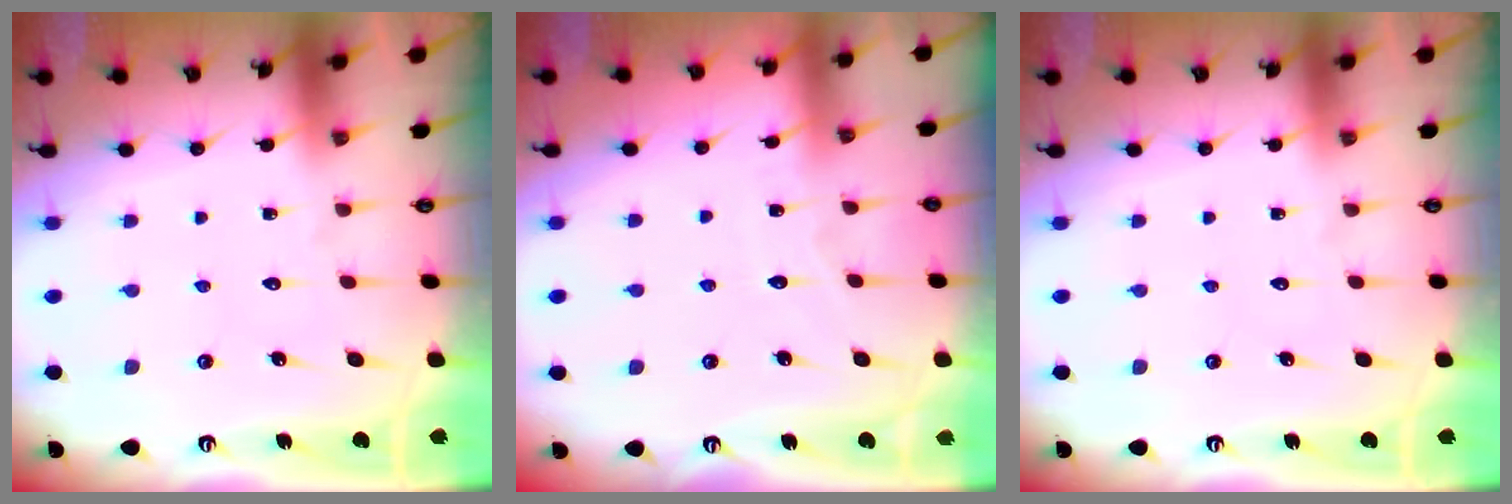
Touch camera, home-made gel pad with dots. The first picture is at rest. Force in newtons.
{"total": 3.2, "press": 3.2, "slide": 0.4}
{"total": 0.0}